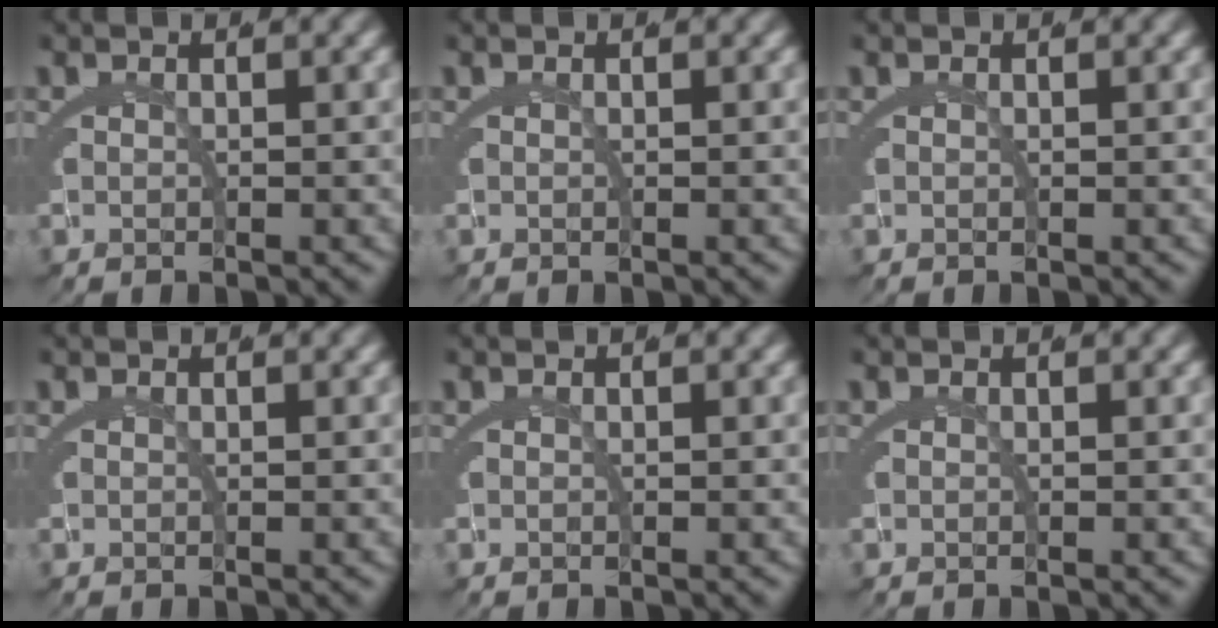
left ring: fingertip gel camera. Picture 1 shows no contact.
{"total": 0.0}
{"total": 0.0}
{"total": 0.0}
{"total": 0.0}
{"total": 0.0}